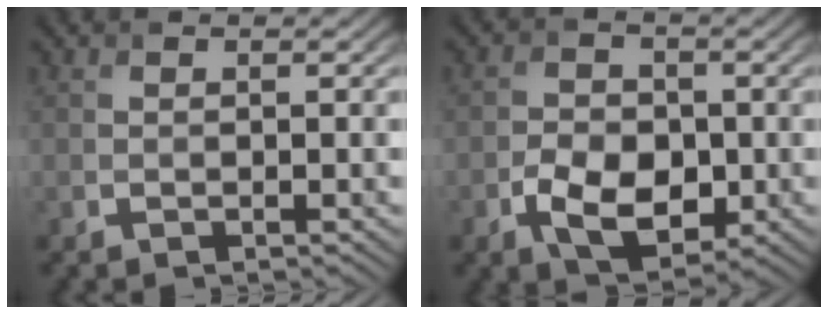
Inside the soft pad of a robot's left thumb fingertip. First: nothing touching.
{"total": 6.3, "force": [-2.0, 4.2, 4.3], "torque": [-0.079, -0.007, -0.038]}